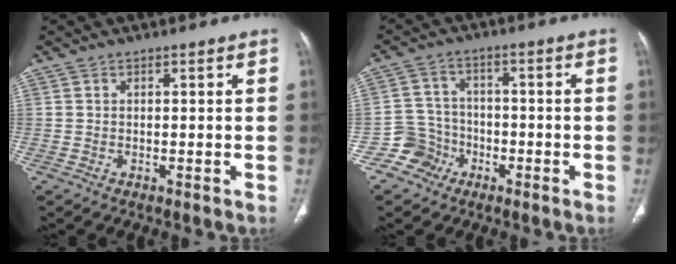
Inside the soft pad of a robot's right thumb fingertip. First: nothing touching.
{"total": 6.3, "force": [-3.4, 5.3, -0.1], "torque": [0.037, 0.034, -0.066]}